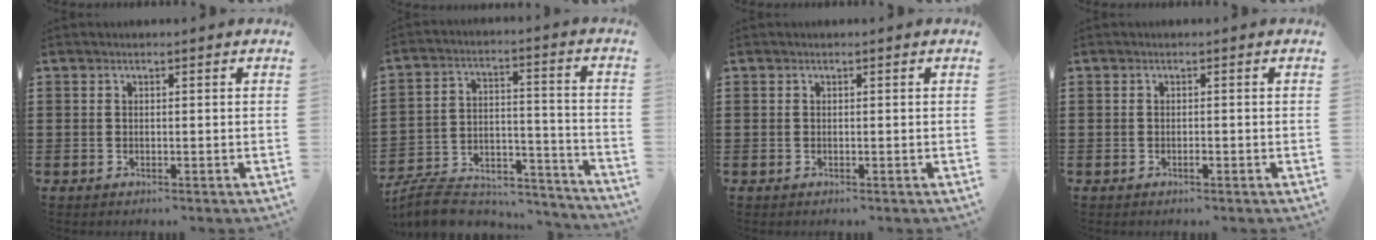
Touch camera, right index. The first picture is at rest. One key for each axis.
{"total": 8.2, "fx": -7.6, "fy": 2.2, "fz": 2.4, "tx": -0.047, "ty": 0.015, "tz": -0.145}
{"total": 0.0}
{"total": 0.7, "fx": -0.4, "fy": 0.1, "fz": 0.6, "tx": -0.013, "ty": -0.004, "tz": -0.006}